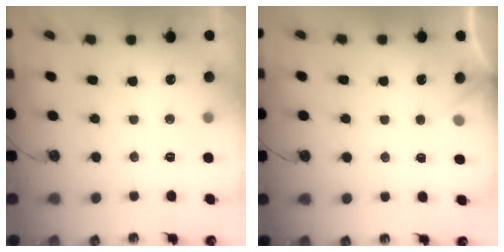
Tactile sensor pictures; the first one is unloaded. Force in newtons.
{"total": 4.7, "press": 4.6, "slide": 0.6}